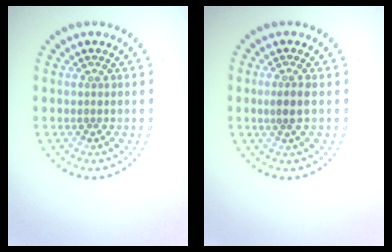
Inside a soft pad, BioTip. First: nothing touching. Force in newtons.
{"total": 1.2, "press": 0.9, "slide": 0.7}